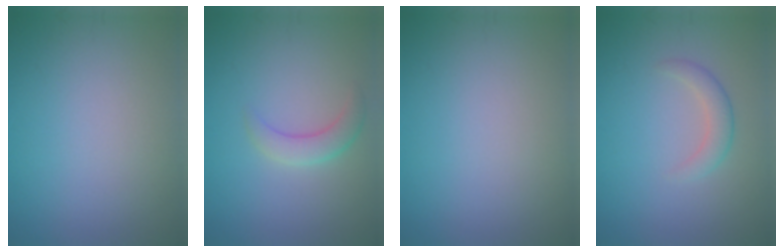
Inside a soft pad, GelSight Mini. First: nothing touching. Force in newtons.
{"total": 2.4, "press": 2.4, "slide": 0.2}
{"total": 0.0}
{"total": 2.0, "press": 2.0, "slide": 0.1}